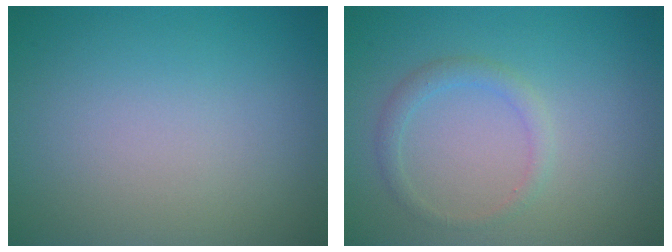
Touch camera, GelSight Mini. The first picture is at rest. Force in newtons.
{"total": 1.5, "press": 1.5, "slide": 0.1}